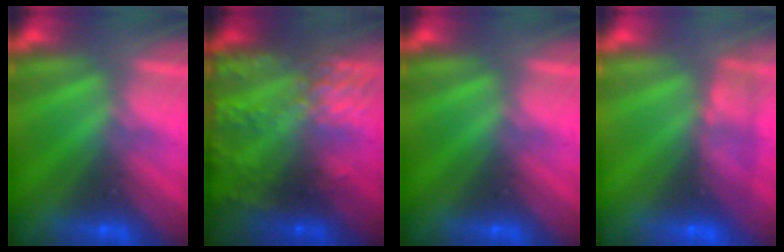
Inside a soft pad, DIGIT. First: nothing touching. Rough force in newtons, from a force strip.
{"total": 8.4}
{"total": 0.0}
{"total": 2.4}